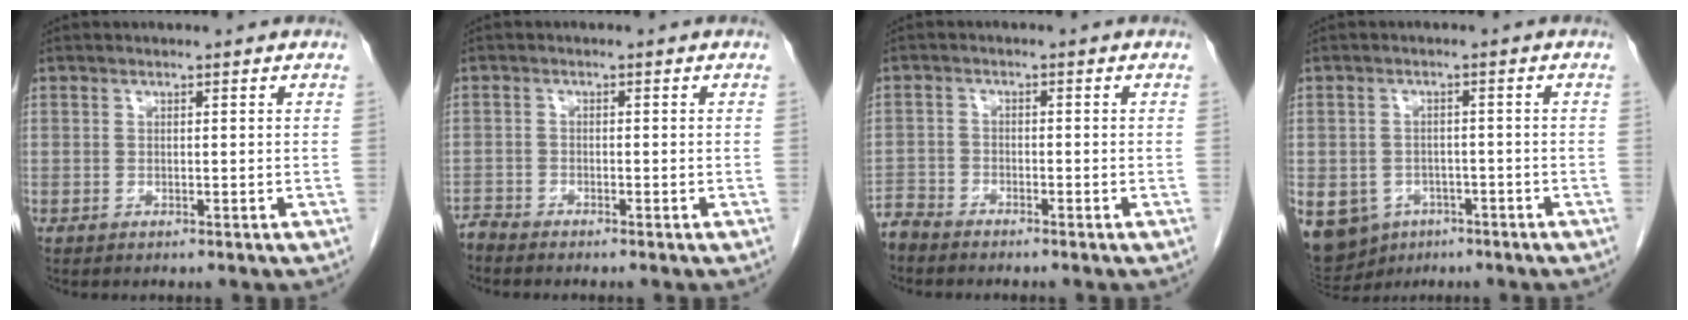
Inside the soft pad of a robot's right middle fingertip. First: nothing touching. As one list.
[{"total": 1.5, "force": [-1.5, -0.1, -0.2], "torque": [0.006, -0.006, -0.030]}, {"total": 3.2, "force": [-3.2, 0.7, 0.0], "torque": [0.006, -0.007, -0.063]}, {"total": 13.9, "force": [-6.7, 11.1, 5.0], "torque": [-0.143, 0.000, -0.084]}]